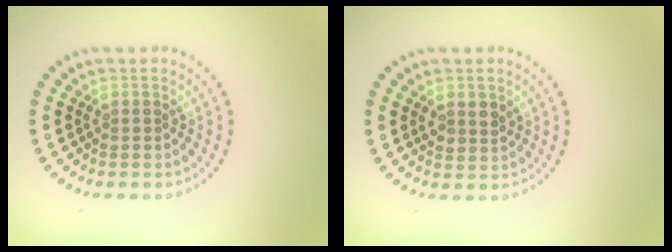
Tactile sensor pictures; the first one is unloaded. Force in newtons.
{"total": 1.8, "press": 1.7, "slide": 0.6}